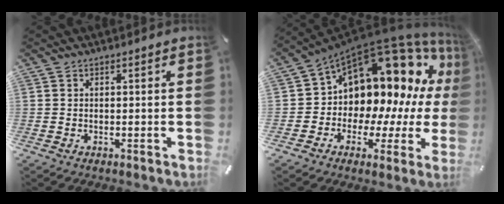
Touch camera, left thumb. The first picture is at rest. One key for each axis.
{"total": 16.1, "fx": 8.0, "fy": 10.5, "fz": 9.3, "tx": -0.140, "ty": -0.092, "tz": 0.144}